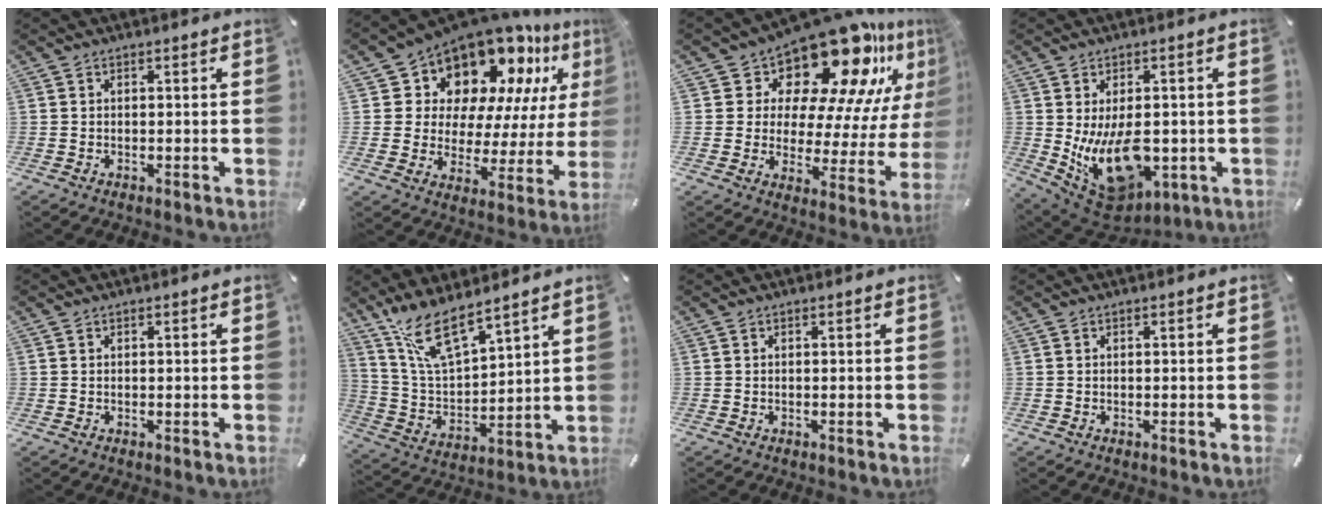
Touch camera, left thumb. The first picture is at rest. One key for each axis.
{"total": 15.6, "fx": 12.5, "fy": 8.2, "fz": 4.5, "tx": -0.085, "ty": -0.118, "tz": 0.216}
{"total": 20.1, "fx": 15.4, "fy": 8.8, "fz": 9.5, "tx": -0.136, "ty": -0.138, "tz": 0.255}
{"total": 15.9, "fx": -1.0, "fy": 10.4, "fz": 12.0, "tx": -0.220, "ty": -0.027, "tz": -0.007}
{"total": 0.0}
{"total": 12.3, "fx": 10.0, "fy": 3.4, "fz": 6.4, "tx": -0.152, "ty": -0.055, "tz": 0.182}
{"total": 0.0}
{"total": 0.0}